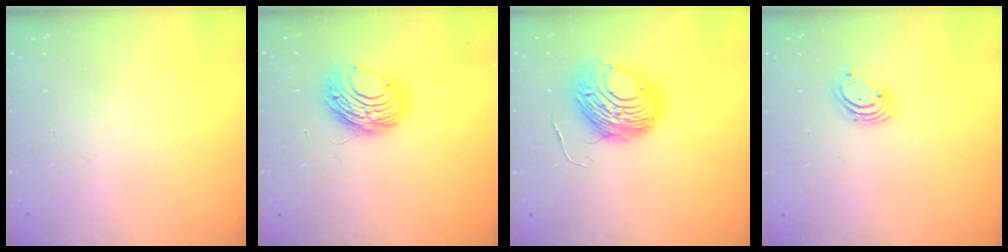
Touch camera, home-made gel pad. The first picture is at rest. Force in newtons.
{"total": 9.1, "press": 9.1, "slide": 0.5}
{"total": 11.8, "press": 11.7, "slide": 1.2}
{"total": 1.6, "press": 1.6, "slide": 0.1}